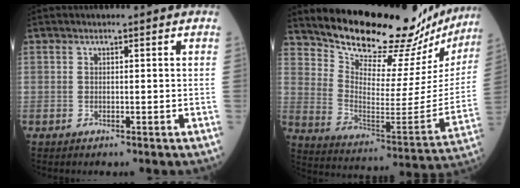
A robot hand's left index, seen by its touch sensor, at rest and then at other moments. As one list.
[{"total": 24.8, "force": [23.2, 4.6, 7.4], "torque": [-0.124, -0.105, 0.314]}]